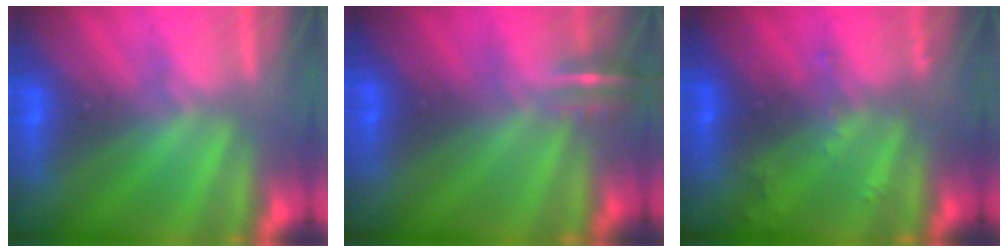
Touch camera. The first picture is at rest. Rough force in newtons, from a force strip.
{"total": 4.9}
{"total": 2.4}